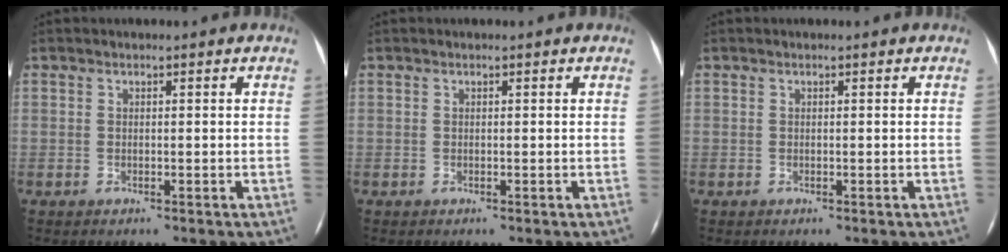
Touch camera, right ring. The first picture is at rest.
{"total": 0.0}
{"total": 0.0}